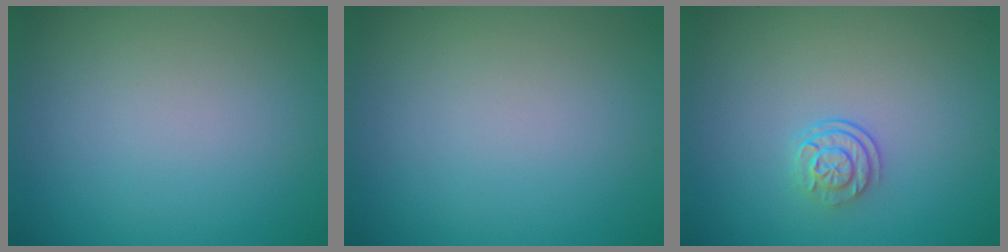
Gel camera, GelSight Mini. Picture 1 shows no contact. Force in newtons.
{"total": 0.0}
{"total": 2.3, "press": 1.7, "slide": 1.5}